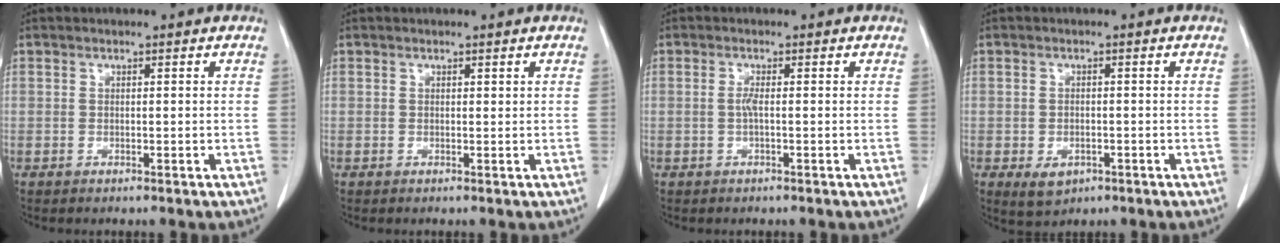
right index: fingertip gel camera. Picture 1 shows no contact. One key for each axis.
{"total": 0.0}
{"total": 1.3, "fx": -0.2, "fy": 0.0, "fz": 1.3, "tx": -0.030, "ty": 0.000, "tz": -0.005}
{"total": 3.4, "fx": -1.4, "fy": 2.3, "fz": 2.0, "tx": -0.032, "ty": -0.003, "tz": -0.008}